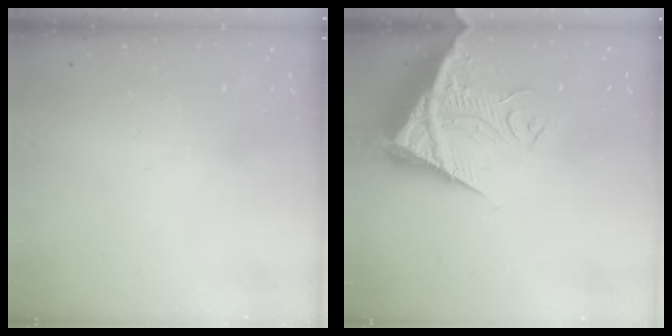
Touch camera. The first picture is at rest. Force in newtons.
{"total": 13.2, "press": 13.1, "slide": 1.2}